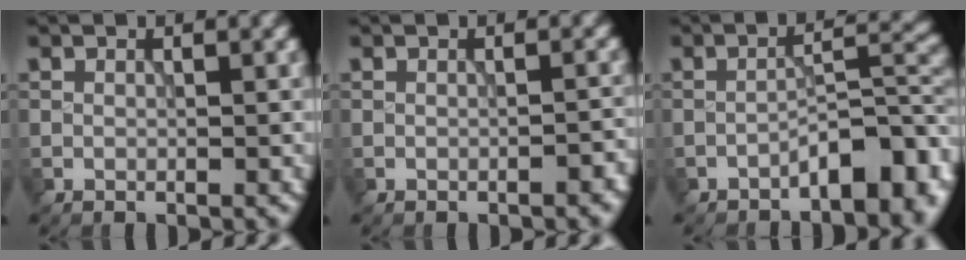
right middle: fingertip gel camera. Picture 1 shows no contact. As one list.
[{"total": 1.1, "force": [-0.7, 0.4, 0.8], "torque": [-0.011, 0.004, -0.009]}, {"total": 5.8, "force": [-3.2, 2.1, 4.3], "torque": [-0.057, 0.013, -0.054]}]